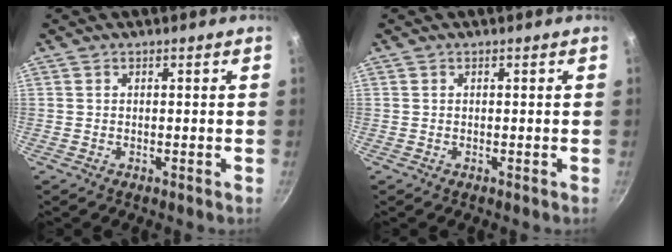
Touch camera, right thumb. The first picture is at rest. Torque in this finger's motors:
{"motor_torque": [0.07, -0.07, 0.19, 0.11, -0.01]}